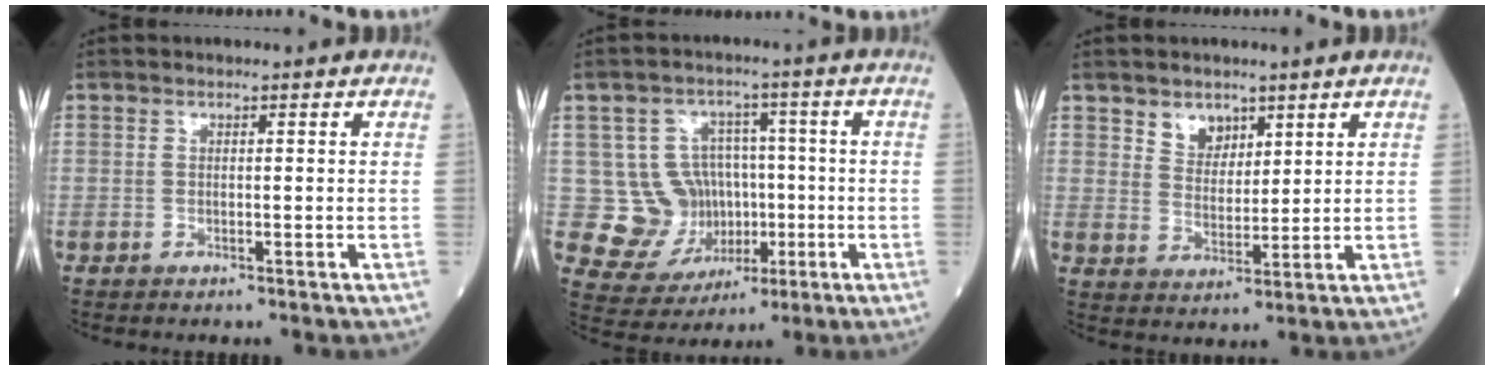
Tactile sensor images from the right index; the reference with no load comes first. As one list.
[{"total": 9.9, "force": [-0.2, 9.2, 3.6], "torque": [-0.061, 0.034, 0.017]}, {"total": 4.4, "force": [2.9, 2.8, 1.7], "torque": [-0.027, 0.000, 0.056]}]